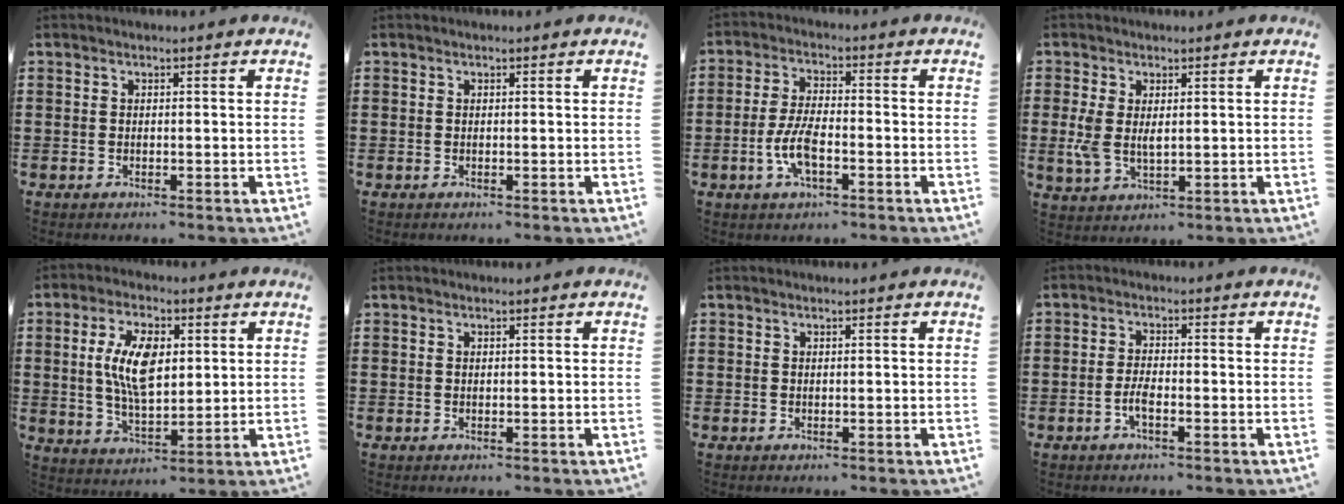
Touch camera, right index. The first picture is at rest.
{"total": 0.0}
{"total": 6.4, "force": [-2.1, 2.3, 5.7], "torque": [-0.136, -0.007, -0.048]}
{"total": 4.3, "force": [0.5, 2.3, 3.6], "torque": [-0.087, 0.001, 0.006]}
{"total": 9.4, "force": [1.9, 4.5, 8.1], "torque": [-0.160, 0.009, 0.029]}
{"total": 0.0}
{"total": 0.0}
{"total": 2.7, "force": [-1.2, 0.7, 2.4], "torque": [-0.058, -0.003, -0.026]}